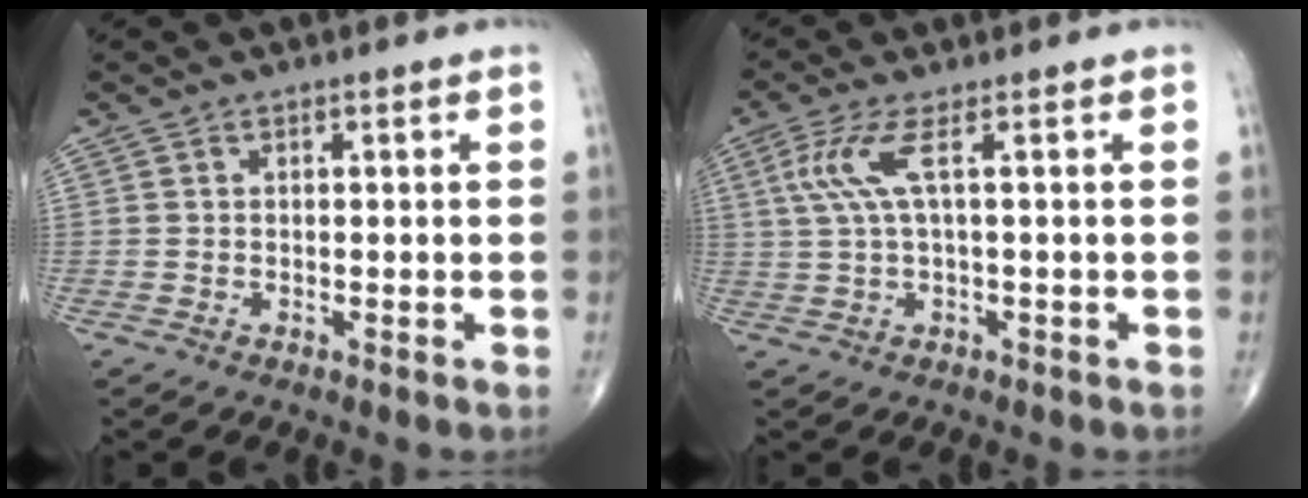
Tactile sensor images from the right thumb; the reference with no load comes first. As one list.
[{"total": 5.3, "force": [1.4, 0.6, 5.1], "torque": [-0.144, 0.008, 0.034]}]